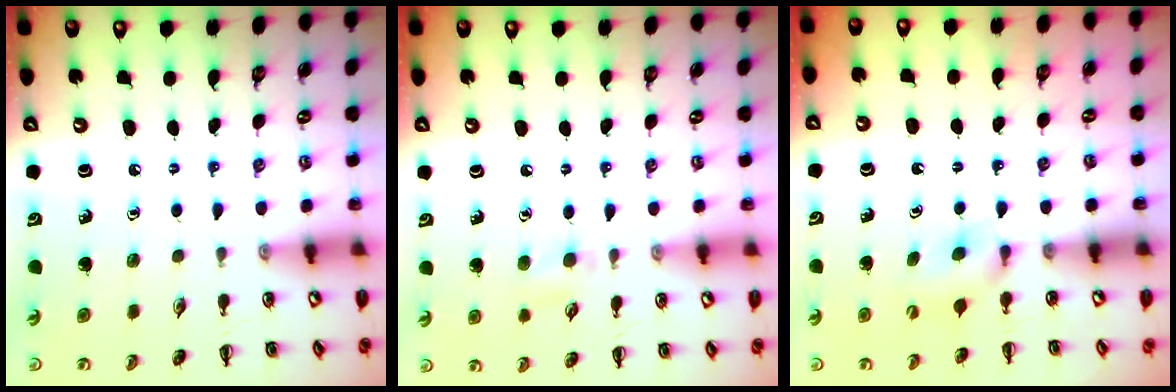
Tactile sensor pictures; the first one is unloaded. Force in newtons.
{"total": 5.9, "press": 5.6, "slide": 2.0}
{"total": 4.9, "press": 4.7, "slide": 1.4}